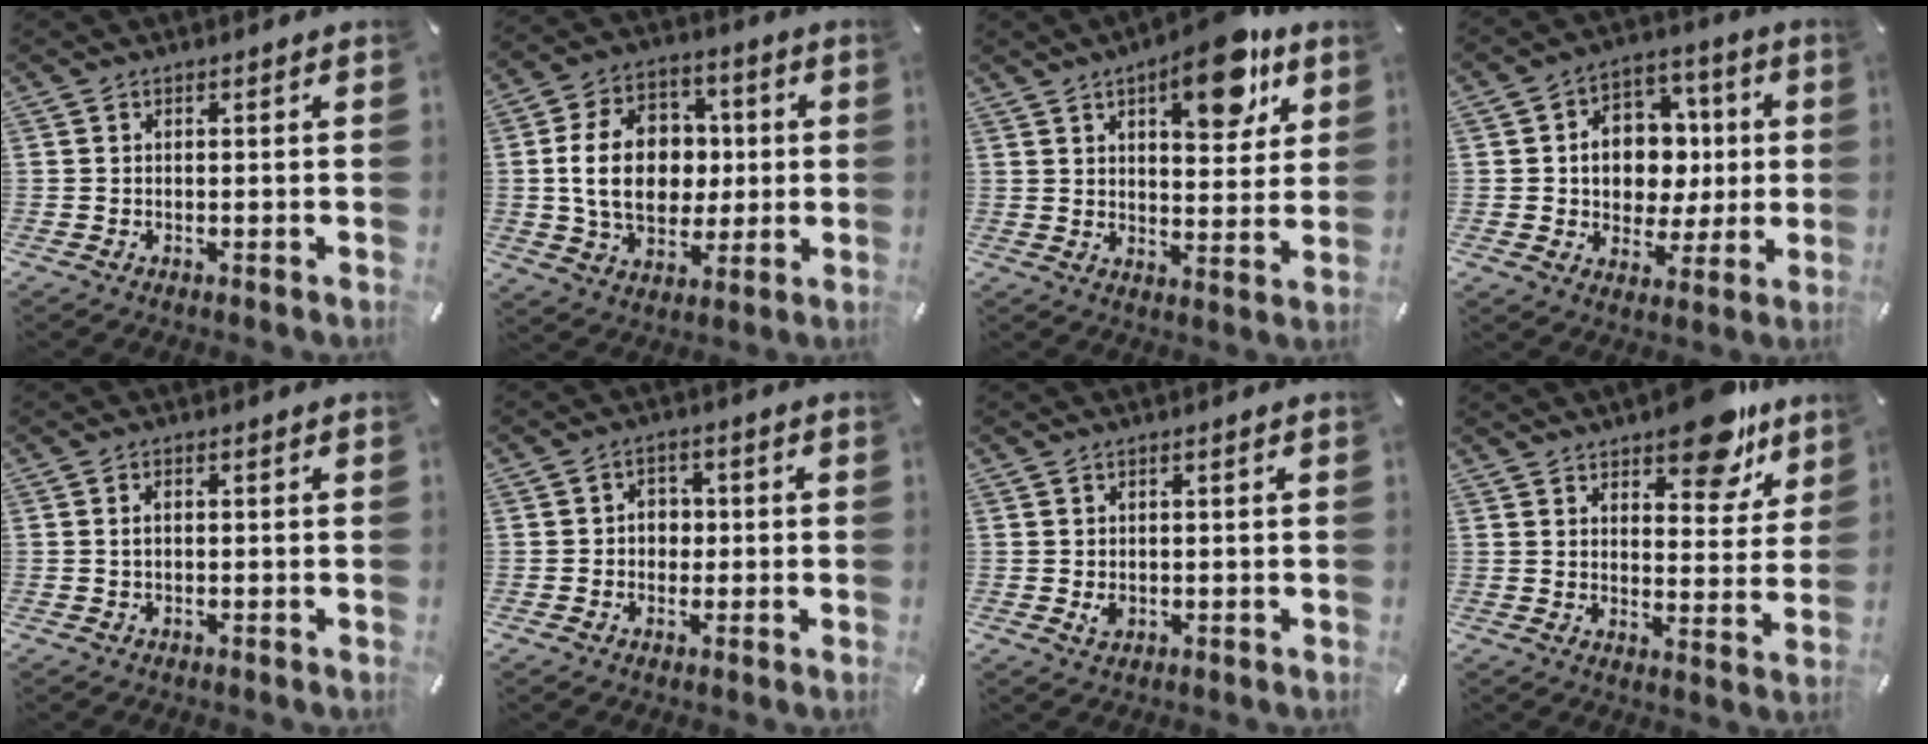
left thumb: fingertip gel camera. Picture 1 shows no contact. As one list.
[{"total": 16.6, "force": [0.5, 12.8, 10.6], "torque": [-0.206, 0.017, 0.012]}, {"total": 14.6, "force": [8.9, 6.4, 9.6], "torque": [-0.116, -0.047, 0.145]}, {"total": 11.4, "force": [0.2, 10.3, 4.9], "torque": [-0.074, 0.010, 0.012]}, {"total": 1.1, "force": [0.2, 0.6, 0.9], "torque": [-0.017, 0.004, 0.001]}, {"total": 4.7, "force": [-0.6, 4.2, 1.9], "torque": [-0.026, 0.009, -0.015]}, {"total": 2.0, "force": [-0.2, 1.5, 1.3], "torque": [-0.016, -0.001, -0.005]}, {"total": 13.8, "force": [10.4, 6.0, 6.8], "torque": [-0.069, -0.074, 0.178]}]